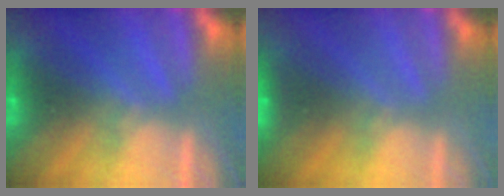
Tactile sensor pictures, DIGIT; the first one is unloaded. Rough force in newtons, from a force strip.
{"total": 1.9}